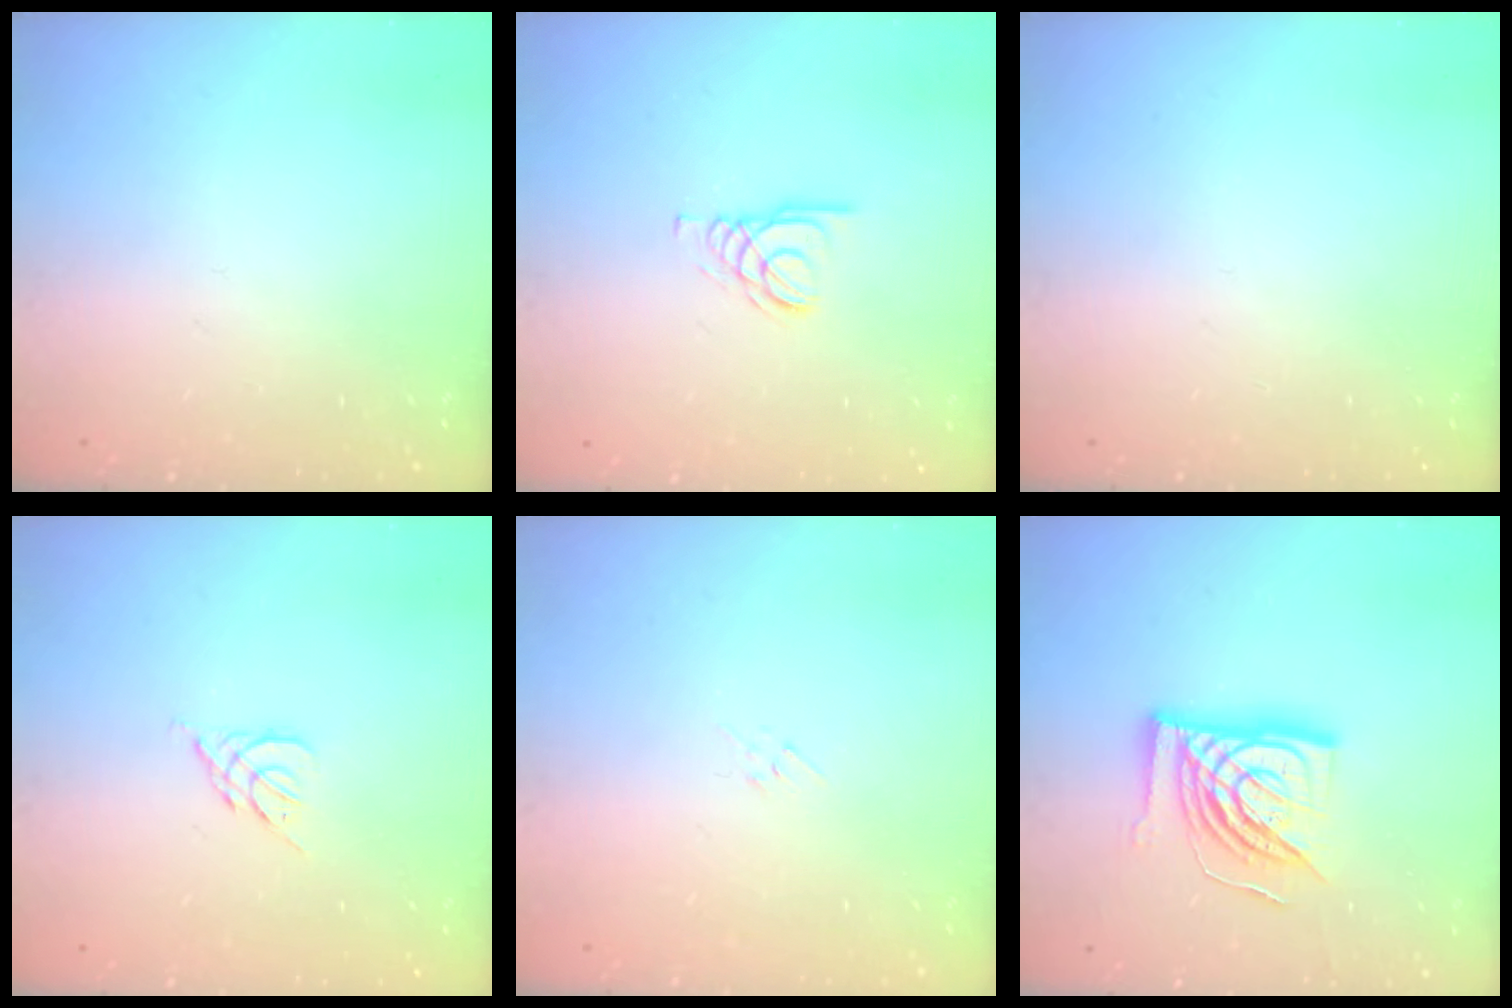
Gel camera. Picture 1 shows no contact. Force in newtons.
{"total": 2.1, "press": 2.1, "slide": 0.2}
{"total": 0.0}
{"total": 2.6, "press": 2.5, "slide": 0.7}
{"total": 2.9, "press": 2.9, "slide": 0.6}
{"total": 15.9, "press": 15.8, "slide": 1.9}